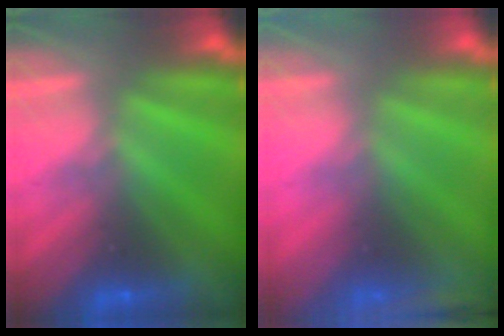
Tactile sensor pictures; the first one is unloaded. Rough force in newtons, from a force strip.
{"total": 2.7}